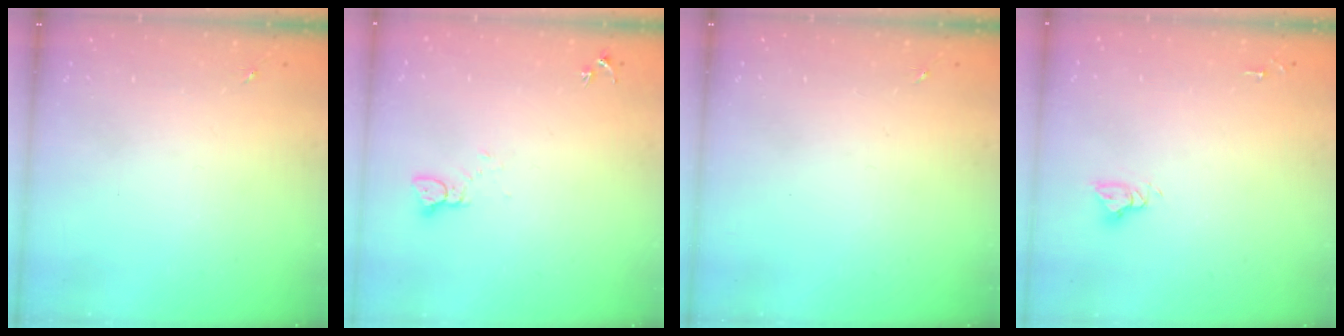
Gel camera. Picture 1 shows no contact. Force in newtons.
{"total": 2.4, "press": 2.4, "slide": 0.2}
{"total": 0.0}
{"total": 4.8, "press": 4.7, "slide": 0.4}